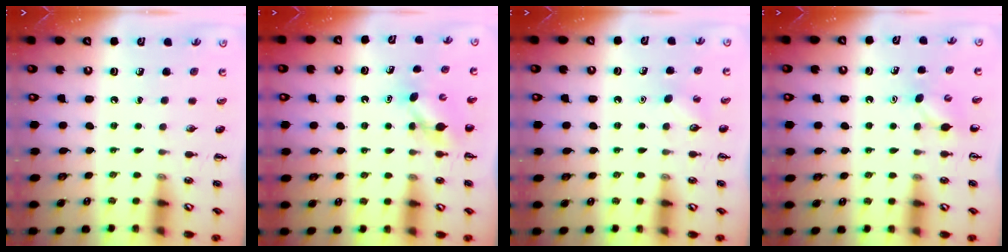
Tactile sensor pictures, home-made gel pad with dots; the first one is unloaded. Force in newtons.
{"total": 4.4, "press": 4.3, "slide": 1.0}
{"total": 2.9, "press": 2.8, "slide": 0.7}
{"total": 4.0, "press": 3.8, "slide": 1.1}